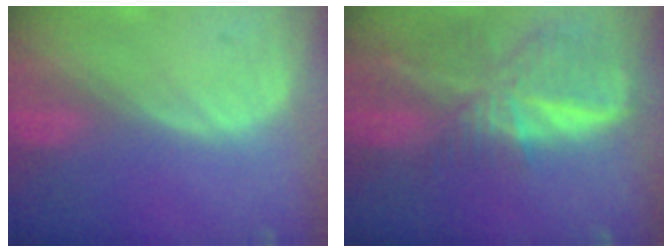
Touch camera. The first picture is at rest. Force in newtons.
{"total": 9.5, "press": 8.3, "slide": 4.6}